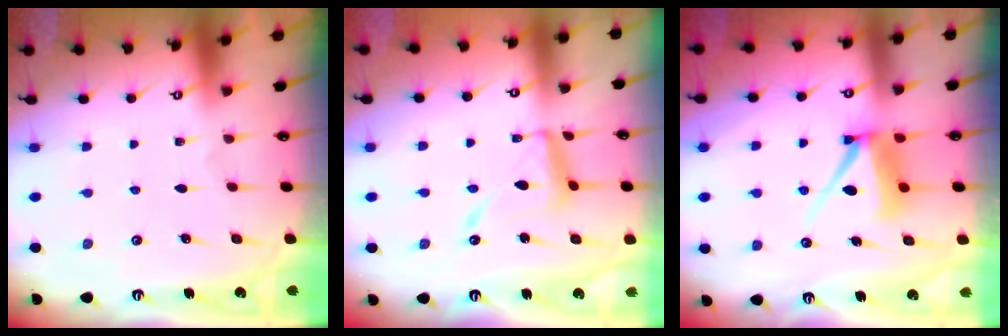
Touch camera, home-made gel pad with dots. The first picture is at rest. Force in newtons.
{"total": 12.9, "press": 12.9, "slide": 1.0}
{"total": 8.8, "press": 8.7, "slide": 0.9}